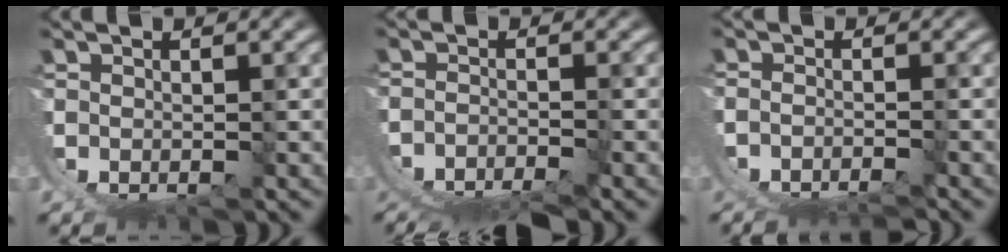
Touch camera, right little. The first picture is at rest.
{"total": 6.4, "force": [-4.5, 3.1, 3.3], "torque": [-0.069, -0.032, -0.064]}
{"total": 5.5, "force": [-4.4, 2.7, 2.0], "torque": [-0.045, -0.020, -0.066]}